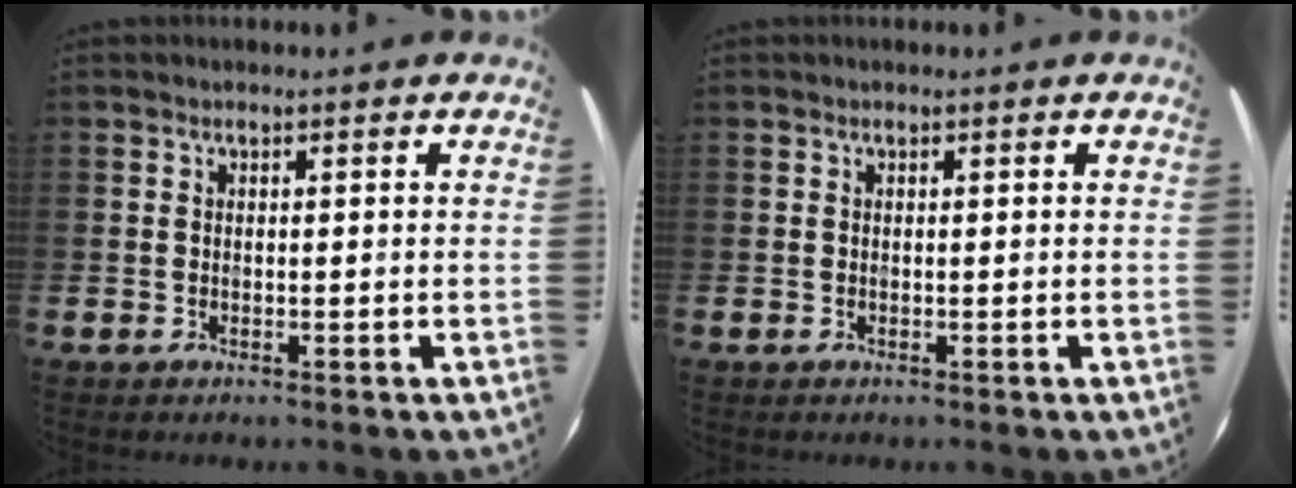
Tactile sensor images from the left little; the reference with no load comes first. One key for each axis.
{"total": 0.0}